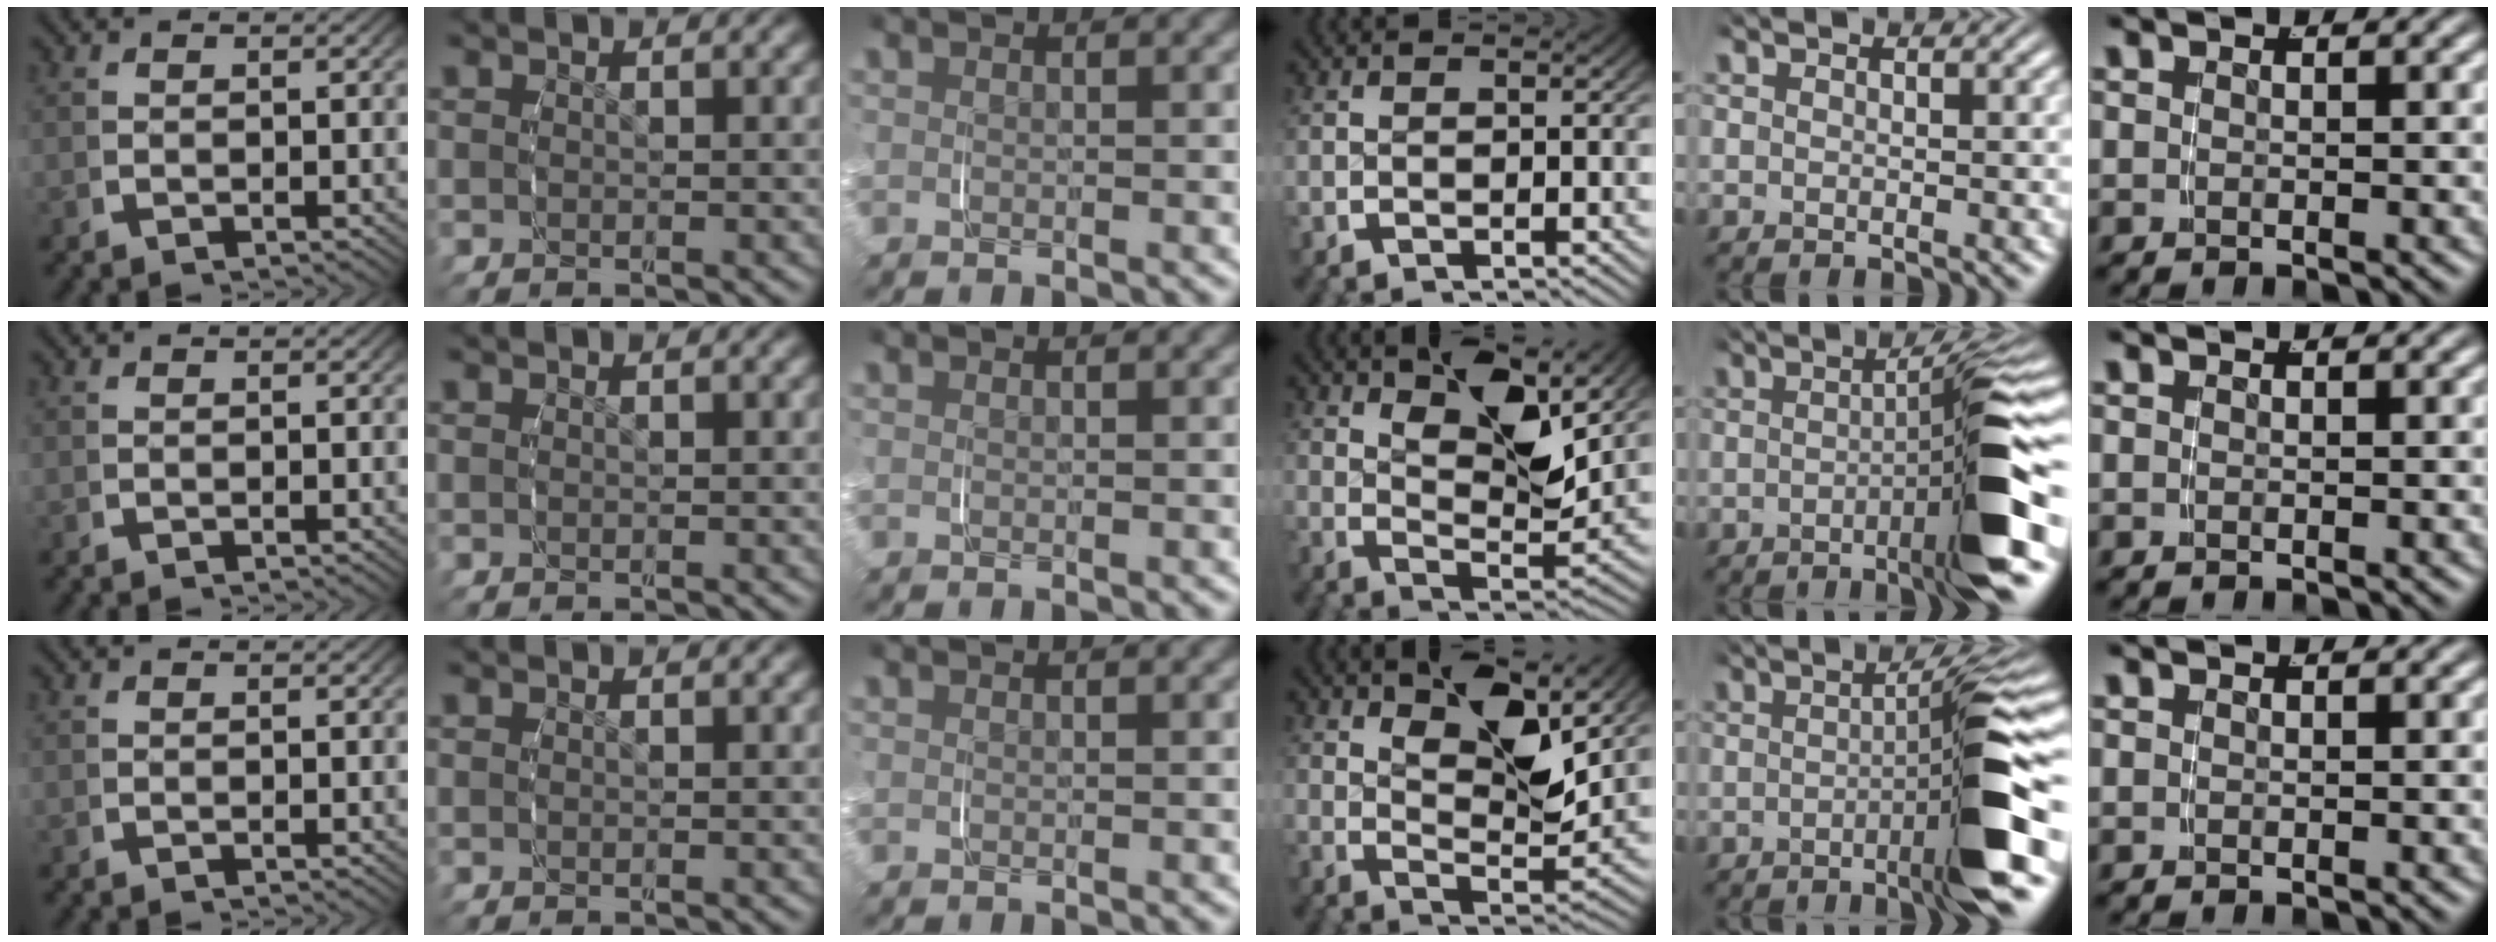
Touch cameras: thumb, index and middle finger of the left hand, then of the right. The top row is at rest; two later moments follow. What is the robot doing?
{"motion": "grasp_and_lifting", "object": "jar lid"}